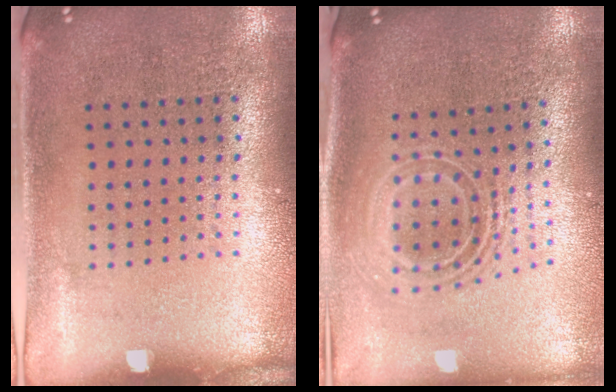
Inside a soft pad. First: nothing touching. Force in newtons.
{"total": 2.2, "press": 1.6, "slide": 1.5}